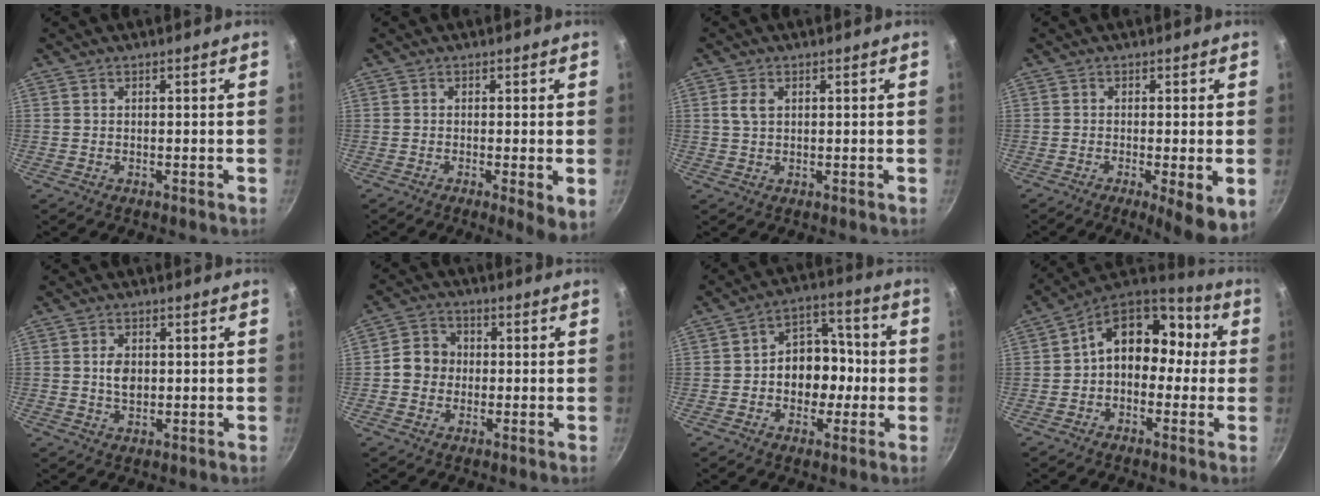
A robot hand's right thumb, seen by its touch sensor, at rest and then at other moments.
{"total": 4.6, "force": [-1.0, 0.8, 4.4], "torque": [-0.076, -0.015, -0.020]}
{"total": 2.8, "force": [0.8, 1.8, 2.0], "torque": [-0.041, 0.003, 0.018]}
{"total": 7.6, "force": [-2.6, 1.4, 7.0], "torque": [-0.104, -0.017, -0.041]}
{"total": 3.9, "force": [0.2, 2.7, 2.8], "torque": [-0.041, 0.000, 0.006]}
{"total": 6.5, "force": [-0.4, 5.9, 2.9], "torque": [-0.029, 0.019, -0.018]}
{"total": 9.4, "force": [-1.1, 7.1, 6.0], "torque": [-0.041, 0.035, -0.027]}
{"total": 15.0, "force": [0.6, 10.5, 10.8], "torque": [-0.107, 0.053, -0.009]}